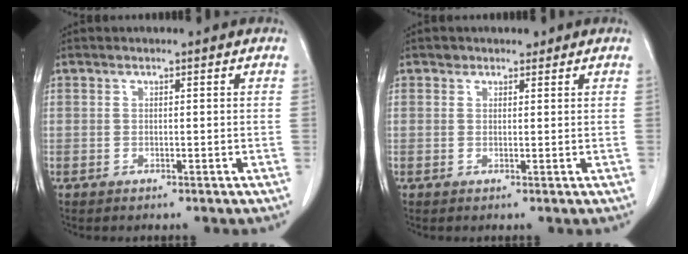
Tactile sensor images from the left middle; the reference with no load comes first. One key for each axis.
{"total": 1.3, "fx": 1.0, "fy": 0.9, "fz": 0.0, "tx": 0.006, "ty": 0.002, "tz": 0.012}